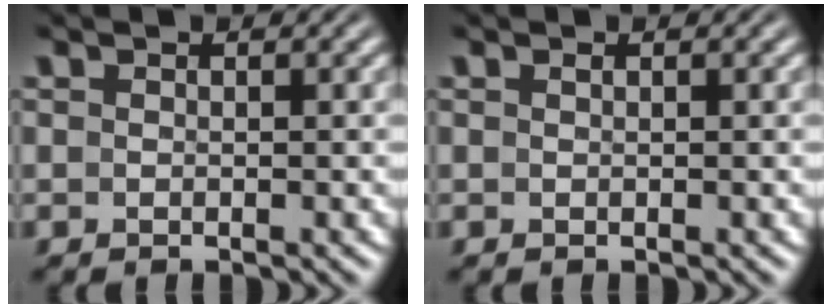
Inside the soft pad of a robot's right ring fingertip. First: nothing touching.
{"total": 0.0}